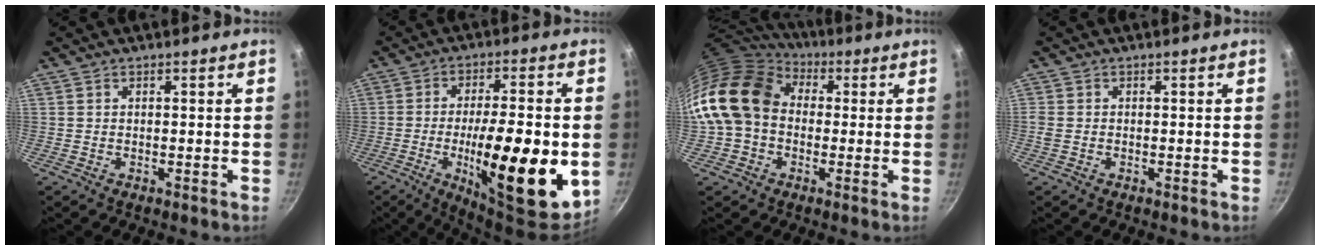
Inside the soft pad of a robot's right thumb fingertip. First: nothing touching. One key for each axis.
{"total": 21.7, "fx": -4.5, "fy": 6.6, "fz": 20.2, "tx": -0.295, "ty": 0.008, "tz": -0.063}
{"total": 16.9, "fx": 1.3, "fy": 13.2, "fz": 10.5, "tx": -0.183, "ty": 0.034, "tz": 0.010}
{"total": 1.1, "fx": -0.3, "fy": 0.9, "fz": 0.7, "tx": -0.017, "ty": -0.001, "tz": -0.005}